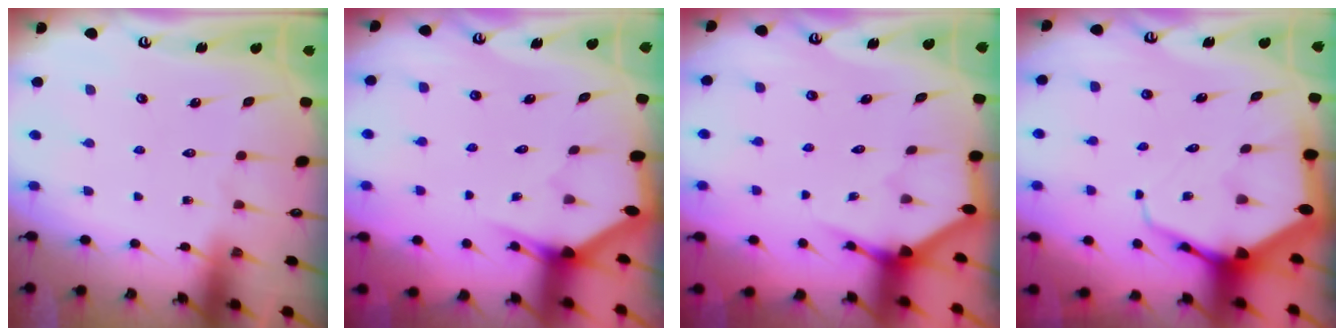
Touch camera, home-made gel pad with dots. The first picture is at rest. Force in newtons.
{"total": 3.0, "press": 3.0, "slide": 0.0}
{"total": 3.5, "press": 3.5, "slide": 0.2}
{"total": 9.0, "press": 9.0, "slide": 1.0}